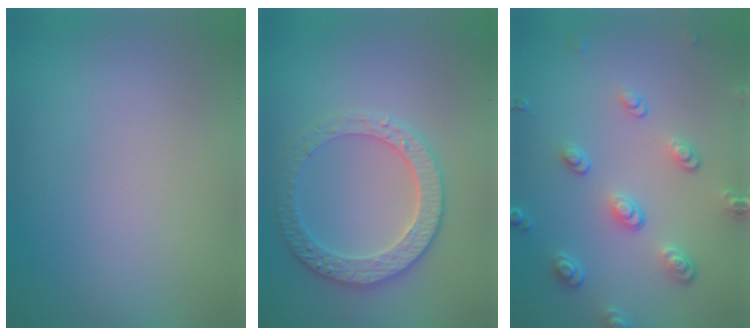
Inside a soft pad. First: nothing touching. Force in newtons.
{"total": 3.8, "press": 3.7, "slide": 0.7}
{"total": 3.6, "press": 2.8, "slide": 2.3}